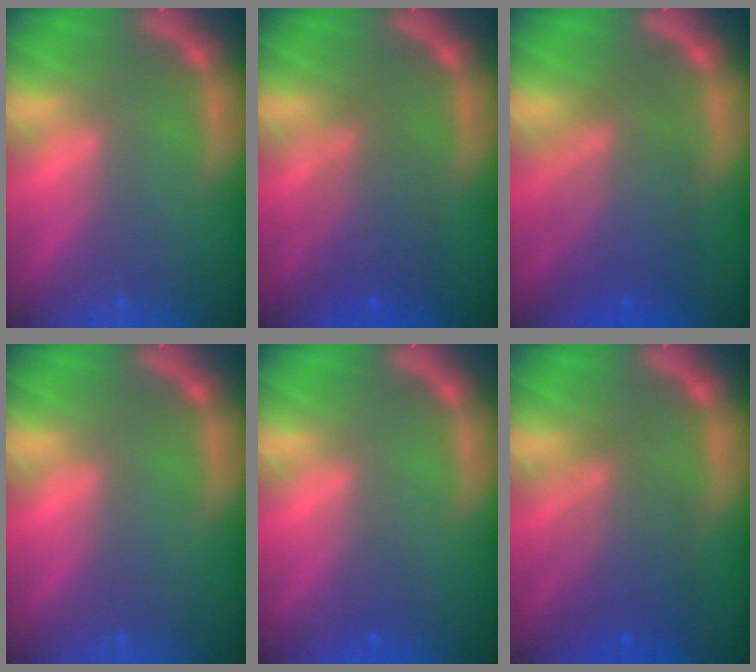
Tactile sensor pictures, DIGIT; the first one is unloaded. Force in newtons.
{"total": 4.6}
{"total": 7.1}
{"total": 0.0}
{"total": 1.0}
{"total": 5.5}